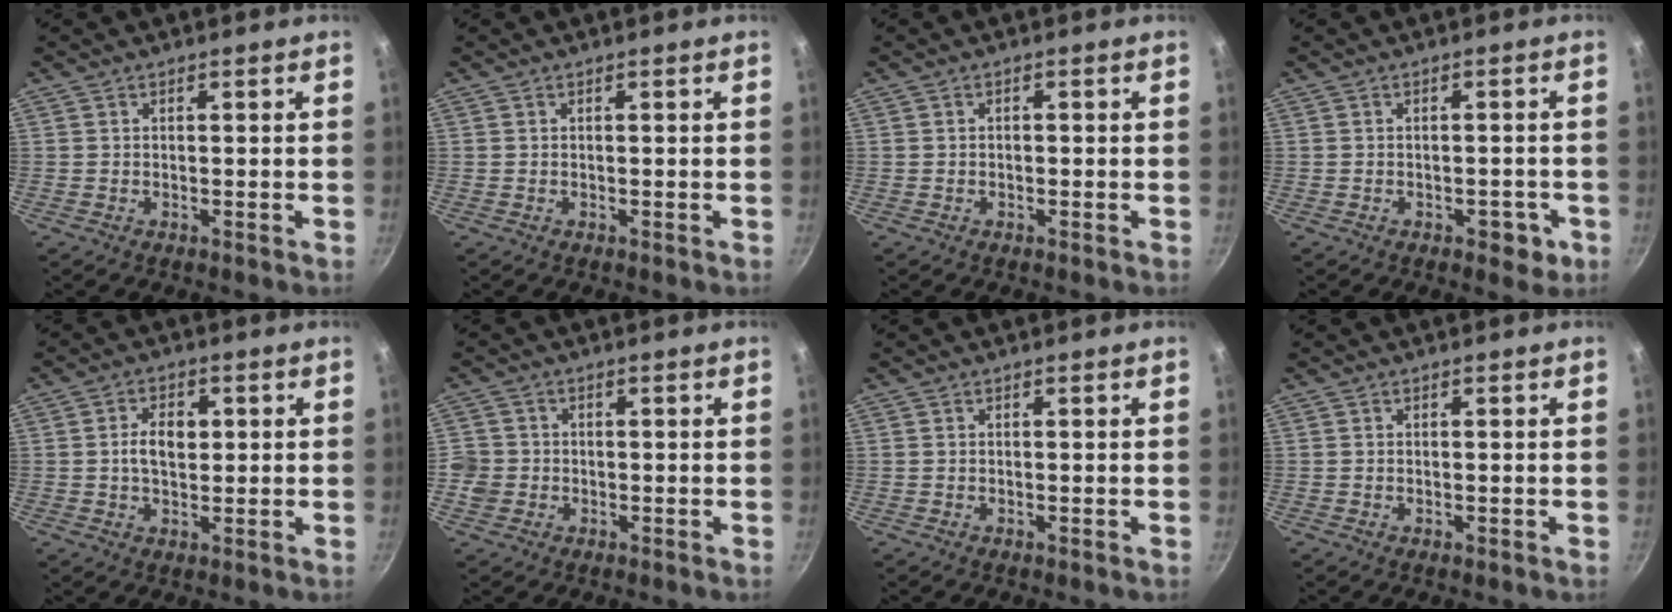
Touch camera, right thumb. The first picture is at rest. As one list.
[{"total": 0.0}, {"total": 0.6, "force": [-0.2, 0.4, 0.3], "torque": [0.002, 0.003, -0.006]}, {"total": 3.7, "force": [-1.7, 2.0, 2.6], "torque": [-0.015, 0.011, -0.017]}, {"total": 5.6, "force": [0.7, 3.5, 4.3], "torque": [-0.063, 0.003, 0.009]}, {"total": 4.1, "force": [-0.8, 3.8, 1.1], "torque": [-0.007, 0.007, -0.019]}, {"total": 0.0}, {"total": 0.0}]